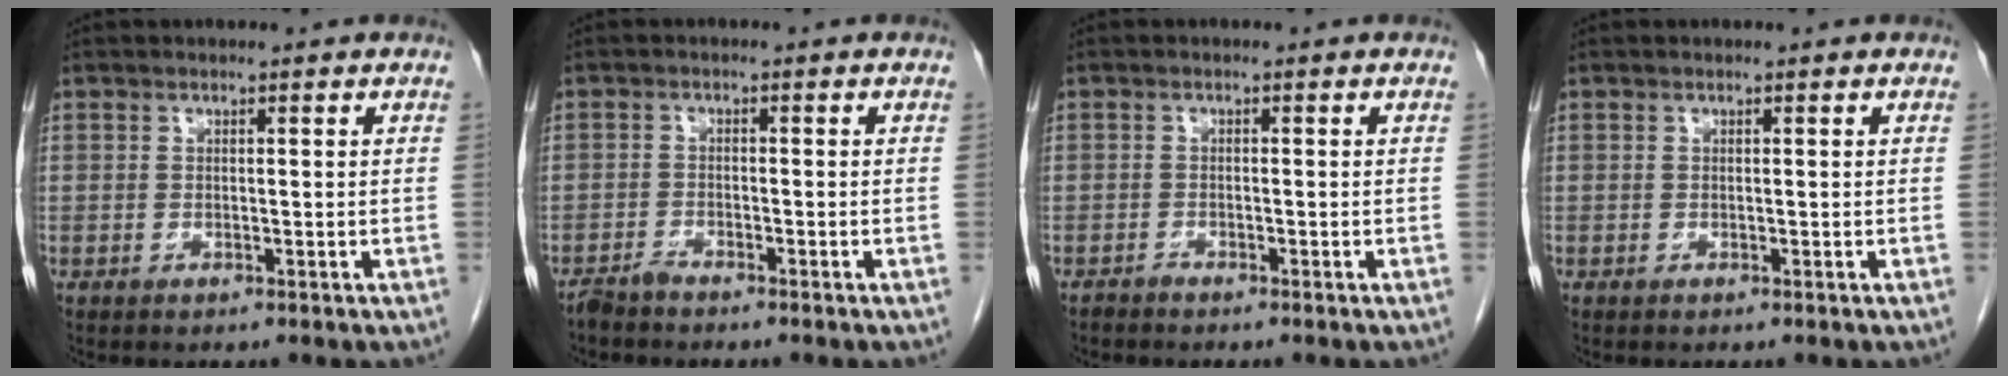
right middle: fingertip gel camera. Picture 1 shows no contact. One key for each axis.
{"total": 1.8, "fx": -1.7, "fy": 0.0, "fz": 0.5, "tx": -0.011, "ty": -0.003, "tz": -0.033}
{"total": 0.7, "fx": -0.7, "fy": 0.0, "fz": 0.1, "tx": -0.005, "ty": -0.001, "tz": -0.015}
{"total": 0.0}